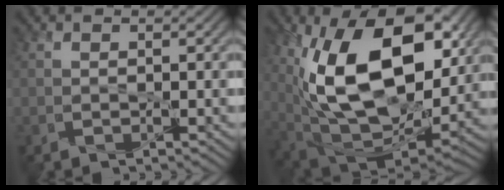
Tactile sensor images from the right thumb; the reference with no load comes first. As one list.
[{"total": 18.9, "force": [4.8, 10.3, 15.1], "torque": [-0.276, 0.000, 0.082]}]